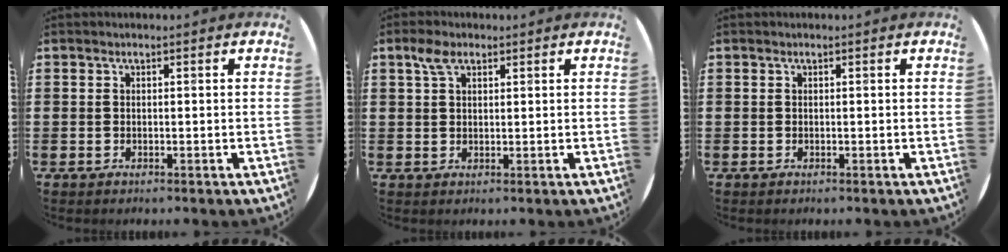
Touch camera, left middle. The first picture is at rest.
{"total": 2.9, "force": [1.9, 1.5, 1.7], "torque": [-0.039, 0.008, 0.034]}
{"total": 0.0}